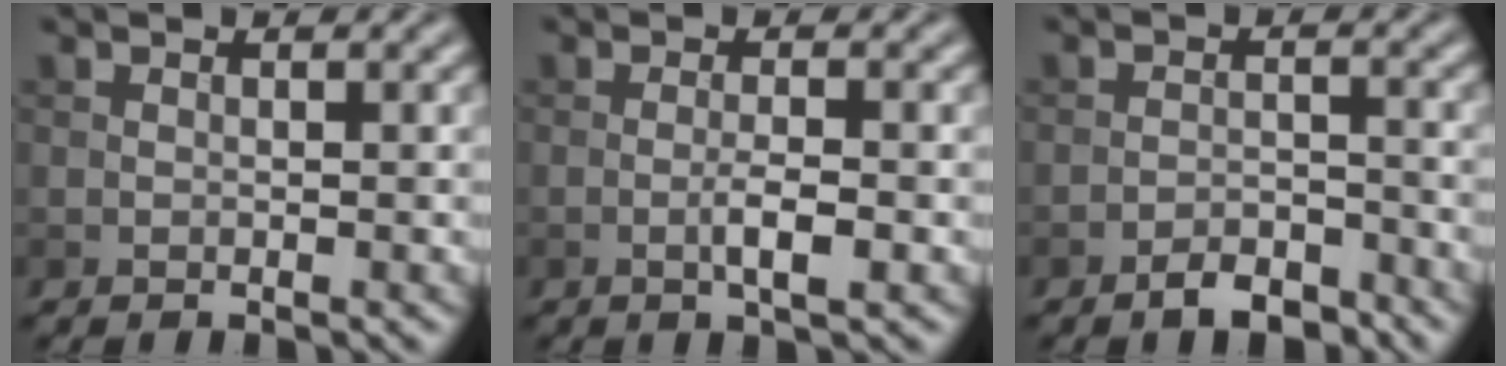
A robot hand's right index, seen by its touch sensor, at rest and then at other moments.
{"total": 2.3, "force": [-0.7, 0.3, 2.1], "torque": [-0.039, 0.003, -0.014]}
{"total": 3.2, "force": [-2.6, 1.1, 1.5], "torque": [-0.021, 0.005, -0.050]}